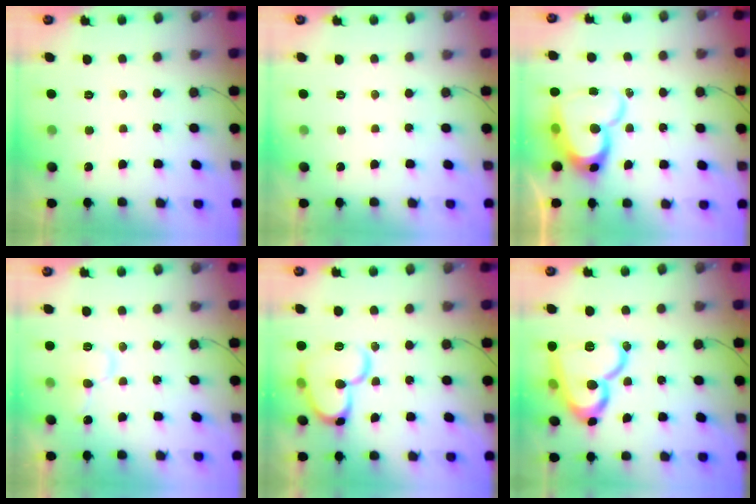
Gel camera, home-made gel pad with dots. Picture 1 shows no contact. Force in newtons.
{"total": 0.0}
{"total": 16.2, "press": 16.2, "slide": 1.5}
{"total": 9.9, "press": 9.8, "slide": 1.2}
{"total": 16.7, "press": 16.6, "slide": 1.8}
{"total": 20.0, "press": 19.9, "slide": 1.1}